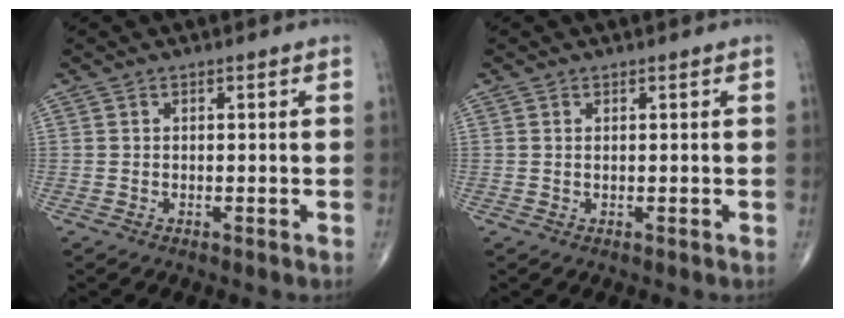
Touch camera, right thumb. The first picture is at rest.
{"total": 0.0}